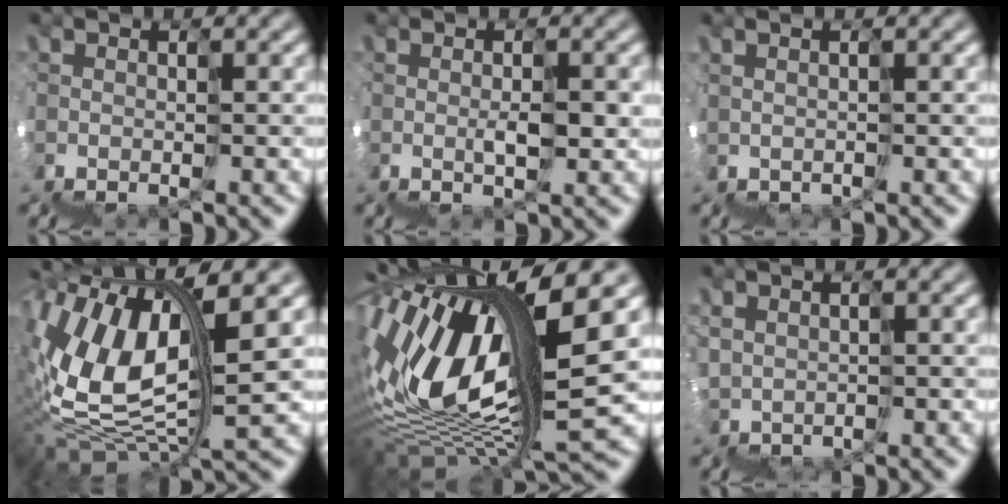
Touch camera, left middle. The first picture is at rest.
{"total": 1.6, "force": [1.4, -0.8, 0.3], "torque": [0.002, 0.024, 0.018]}
{"total": 2.4, "force": [1.2, -1.5, -1.4], "torque": [0.027, 0.018, 0.014]}
{"total": 6.1, "force": [5.0, 0.7, 3.4], "torque": [-0.103, 0.037, 0.083]}
{"total": 9.0, "force": [4.6, 1.7, 7.6], "torque": [-0.169, 0.042, 0.077]}
{"total": 3.6, "force": [1.9, -0.9, -2.9], "torque": [0.054, 0.029, 0.024]}